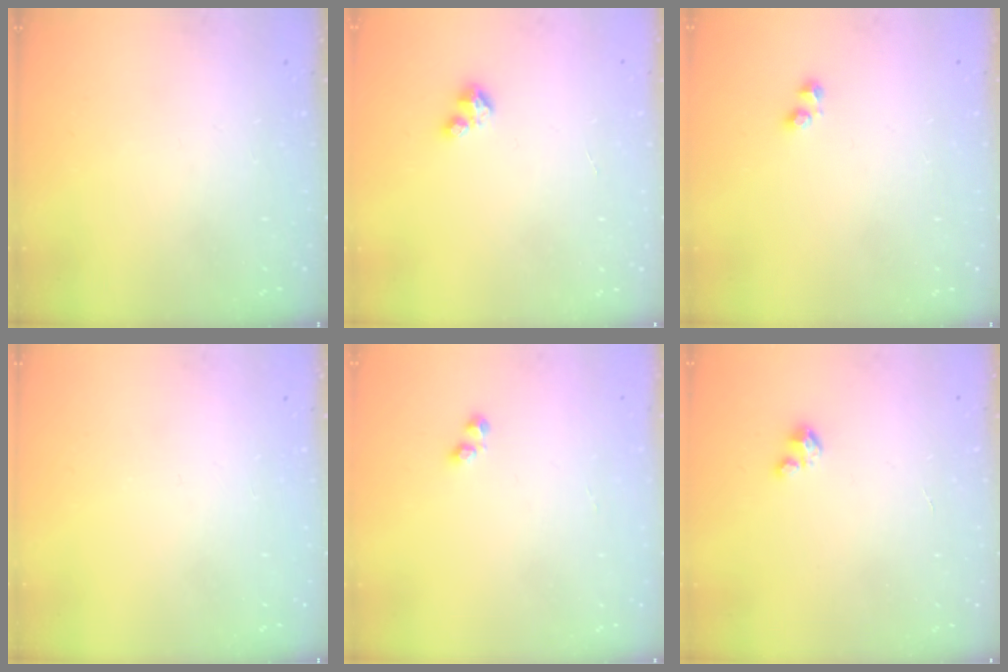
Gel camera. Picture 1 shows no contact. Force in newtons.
{"total": 2.7, "press": 2.7, "slide": 0.3}
{"total": 1.9, "press": 1.9, "slide": 0.5}
{"total": 0.0}
{"total": 1.6, "press": 1.5, "slide": 0.4}
{"total": 2.7, "press": 2.7, "slide": 0.2}